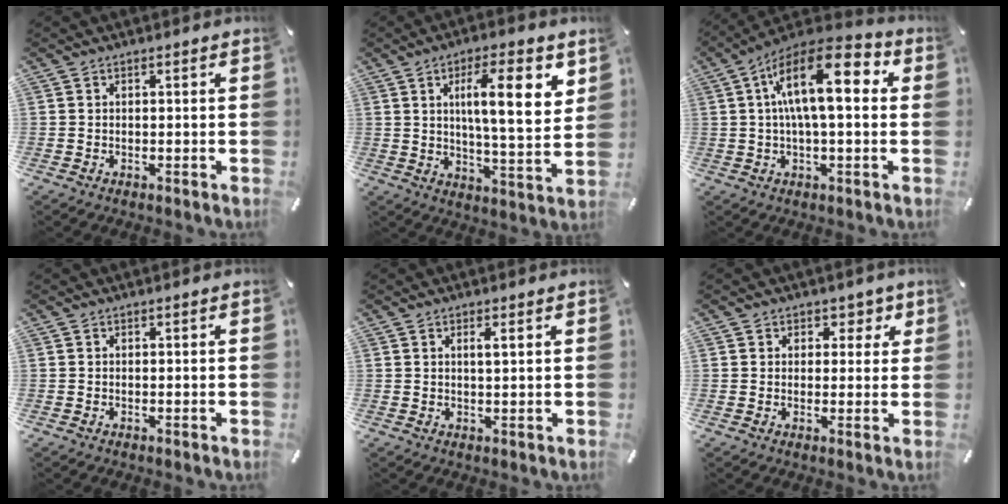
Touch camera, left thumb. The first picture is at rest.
{"total": 14.4, "force": [5.2, 4.1, 12.8], "torque": [-0.190, -0.010, 0.076]}
{"total": 15.6, "force": [3.3, 5.9, 14.0], "torque": [-0.244, -0.011, 0.049]}
{"total": 0.0}
{"total": 1.9, "force": [0.9, 0.2, 1.7], "torque": [-0.035, 0.000, 0.013]}
{"total": 3.9, "force": [1.7, 3.4, 1.1], "torque": [0.009, -0.008, 0.021]}